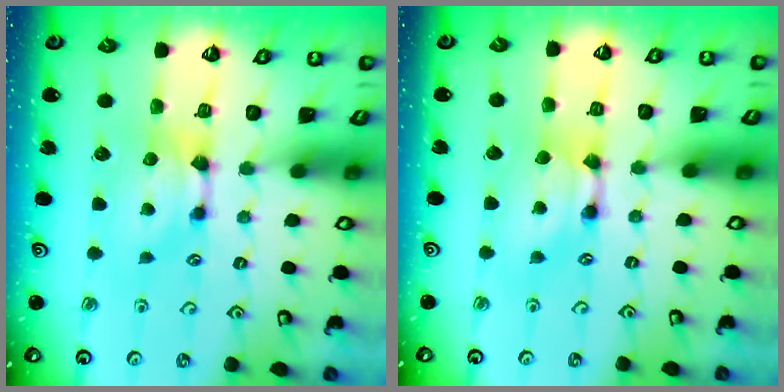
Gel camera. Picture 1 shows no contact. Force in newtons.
{"total": 1.7, "press": 1.7, "slide": 0.1}